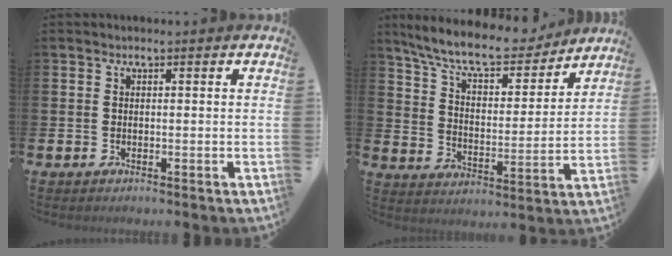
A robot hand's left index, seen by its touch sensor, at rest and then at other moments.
{"total": 10.3, "force": [9.3, 2.1, 3.8], "torque": [-0.102, -0.058, 0.161]}